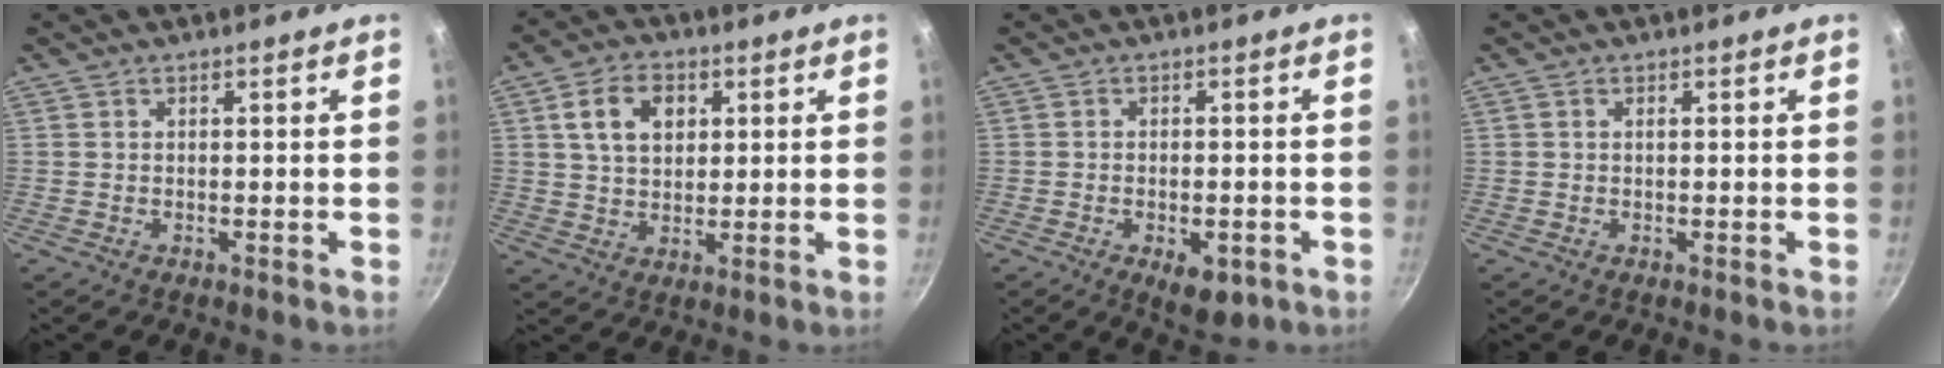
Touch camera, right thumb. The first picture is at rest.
{"total": 8.7, "force": [2.7, 6.1, 5.6], "torque": [-0.082, 0.002, 0.043]}
{"total": 6.3, "force": [-2.6, 3.2, 4.8], "torque": [-0.050, 0.009, -0.028]}
{"total": 0.0}